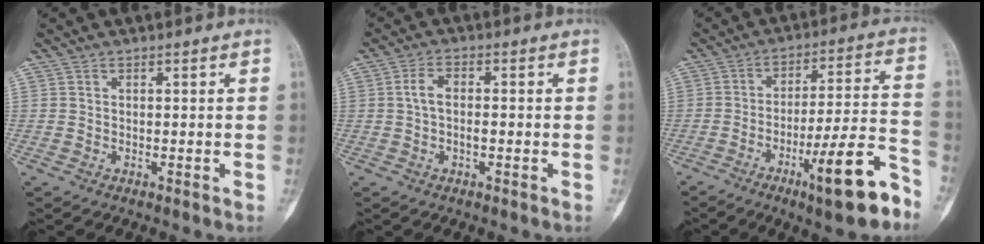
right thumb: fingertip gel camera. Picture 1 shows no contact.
{"total": 4.0, "force": [0.0, 2.1, 3.5], "torque": [-0.076, 0.017, -0.003]}
{"total": 16.1, "force": [-9.0, 2.7, 13.0], "torque": [-0.198, 0.058, -0.135]}